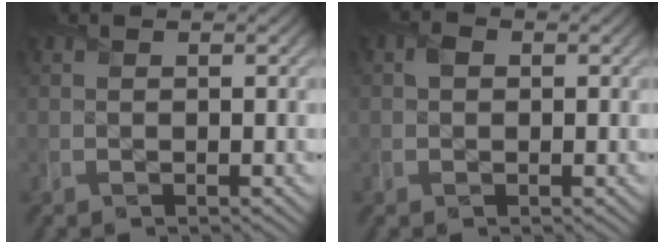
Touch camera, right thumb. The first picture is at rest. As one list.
[{"total": 1.3, "force": [0.1, 1.2, 0.5], "torque": [-0.011, 0.000, -0.002]}]